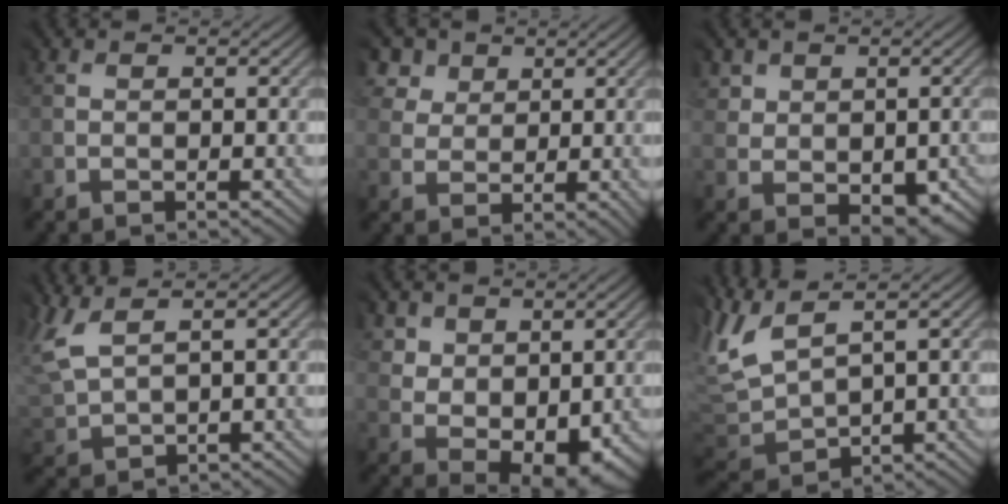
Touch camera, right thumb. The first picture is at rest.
{"total": 5.8, "force": [3.8, 4.2, 1.3], "torque": [-0.060, 0.011, 0.070]}
{"total": 3.1, "force": [1.0, 2.9, 0.5], "torque": [-0.022, -0.012, 0.024]}
{"total": 5.7, "force": [3.9, 2.4, 3.4], "torque": [-0.119, 0.010, 0.083]}
{"total": 6.7, "force": [2.2, 5.3, 3.6], "torque": [-0.076, -0.015, 0.052]}
{"total": 6.1, "force": [3.3, 2.7, 4.4], "torque": [-0.135, 0.014, 0.067]}